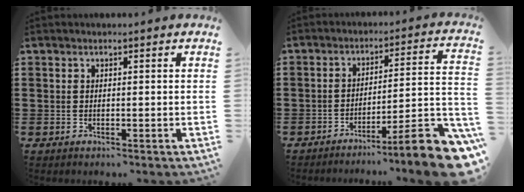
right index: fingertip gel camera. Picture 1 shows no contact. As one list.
[{"total": 9.7, "force": [-6.8, 0.2, 7.0], "torque": [-0.094, 0.000, -0.130]}]